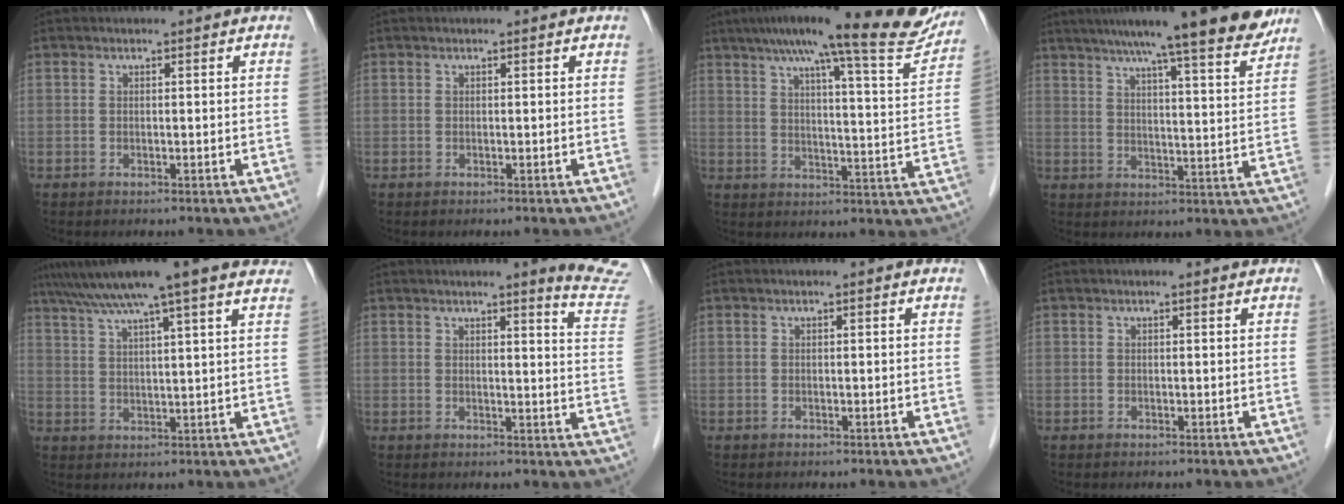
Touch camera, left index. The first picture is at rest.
{"total": 0.0}
{"total": 22.1, "force": [18.3, 1.8, 12.2], "torque": [-0.174, -0.009, 0.228]}
{"total": 16.9, "force": [14.0, 0.5, 9.5], "torque": [-0.133, 0.004, 0.185]}
{"total": 17.1, "force": [13.5, 0.6, 10.5], "torque": [-0.172, 0.046, 0.181]}
{"total": 9.6, "force": [8.9, -0.8, 3.4], "torque": [-0.022, -0.071, 0.072]}
{"total": 0.7, "force": [0.5, 0.1, 0.4], "torque": [-0.009, 0.008, 0.005]}
{"total": 0.8, "force": [0.7, 0.1, 0.4], "torque": [-0.011, 0.006, 0.008]}